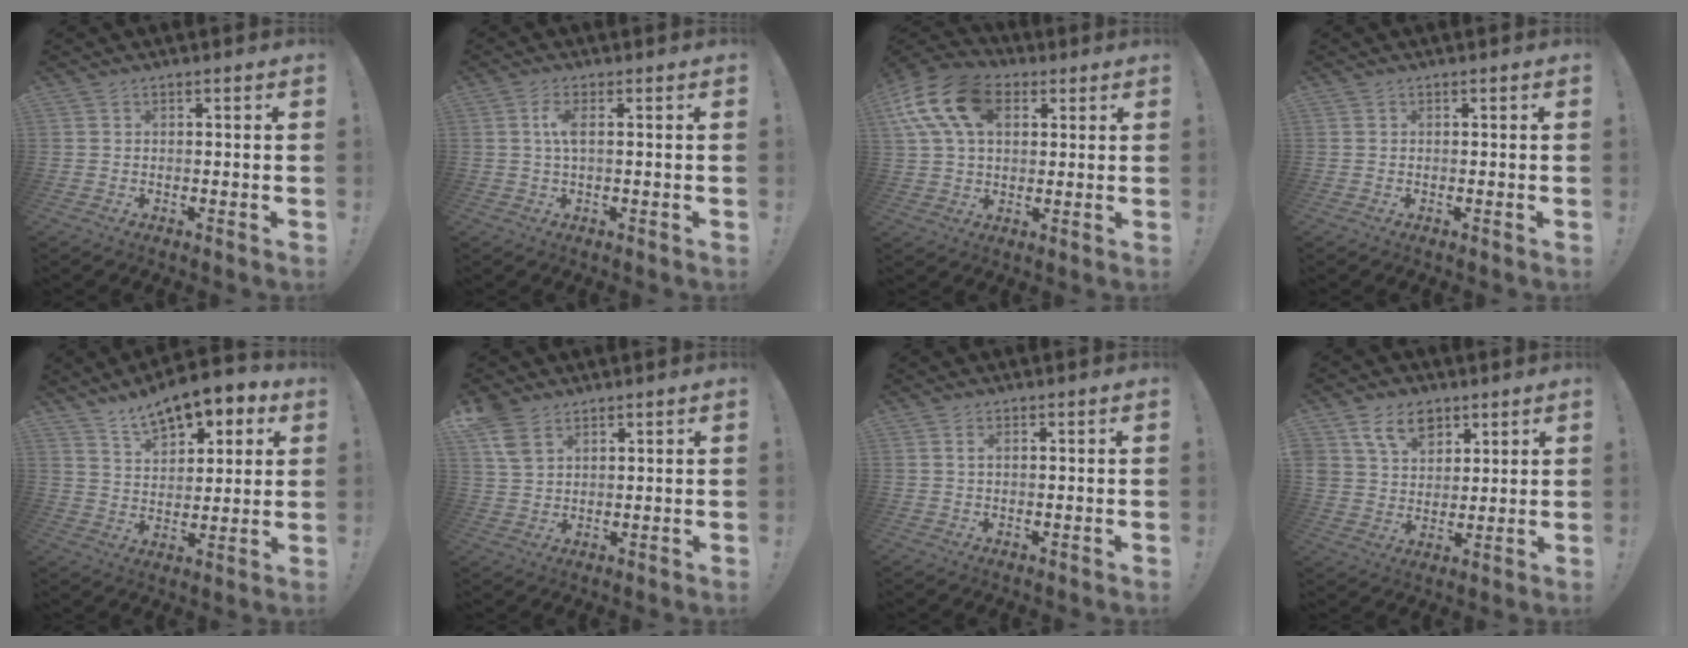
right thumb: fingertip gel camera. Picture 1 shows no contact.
{"total": 4.3, "force": [0.5, 1.2, 4.1], "torque": [-0.082, -0.001, 0.005]}
{"total": 18.1, "force": [6.6, 11.9, 12.0], "torque": [-0.221, -0.013, 0.121]}
{"total": 0.0}
{"total": 11.8, "force": [8.9, 5.4, 5.5], "torque": [-0.095, -0.055, 0.163]}
{"total": 7.6, "force": [4.8, 4.2, 4.1], "torque": [-0.081, -0.018, 0.094]}
{"total": 1.4, "force": [0.5, 0.4, 1.2], "torque": [-0.022, 0.000, 0.007]}
{"total": 10.5, "force": [6.3, 7.2, 4.3], "torque": [-0.068, -0.029, 0.121]}